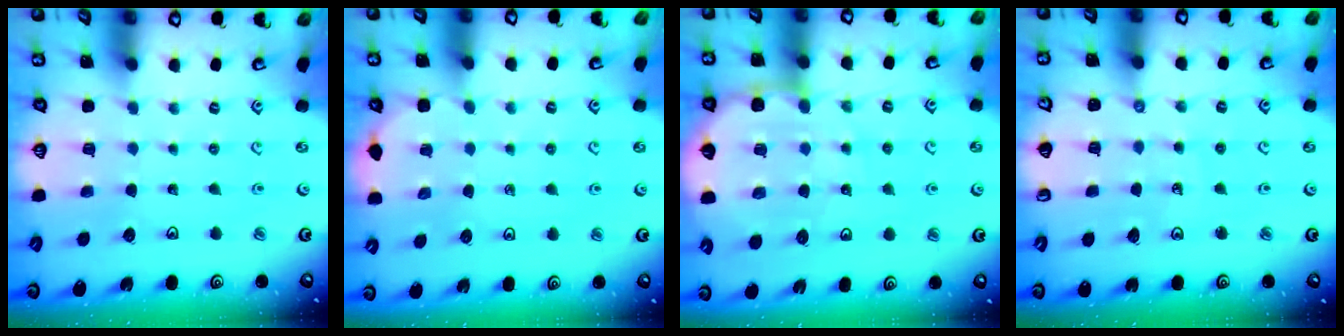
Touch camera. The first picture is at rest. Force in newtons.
{"total": 3.3, "press": 3.0, "slide": 1.5}
{"total": 9.6, "press": 9.1, "slide": 3.1}
{"total": 3.7, "press": 3.7, "slide": 0.1}